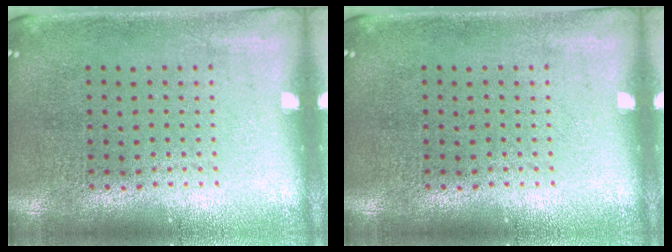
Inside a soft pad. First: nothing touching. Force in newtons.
{"total": 0.0}